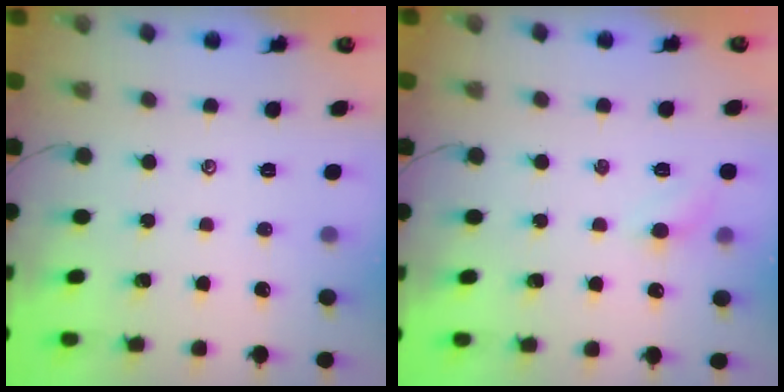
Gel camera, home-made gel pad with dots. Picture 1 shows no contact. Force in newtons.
{"total": 4.5, "press": 4.3, "slide": 1.2}